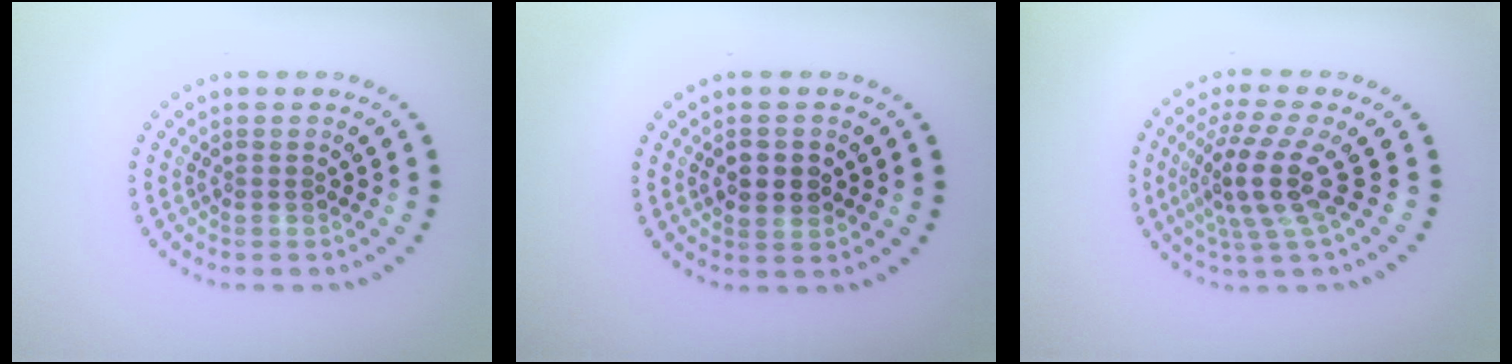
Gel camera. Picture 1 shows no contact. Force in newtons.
{"total": 2.7, "press": 2.7, "slide": 0.5}
{"total": 4.6, "press": 3.5, "slide": 3.1}